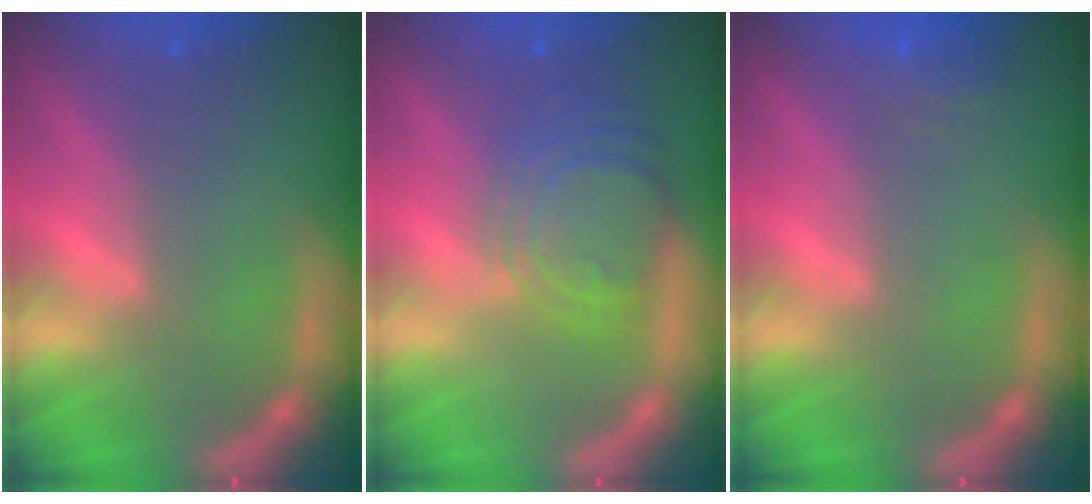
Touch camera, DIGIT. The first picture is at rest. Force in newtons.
{"total": 6.5}
{"total": 1.9}